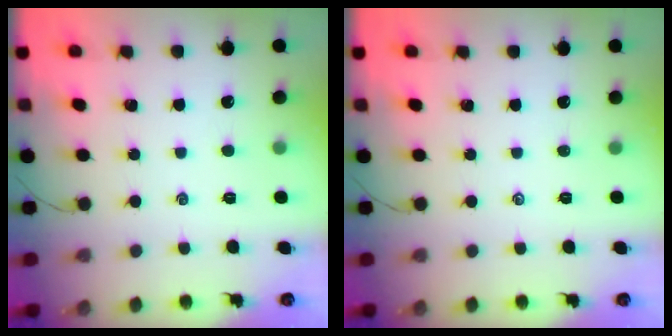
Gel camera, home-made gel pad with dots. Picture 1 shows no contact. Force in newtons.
{"total": 0.0}